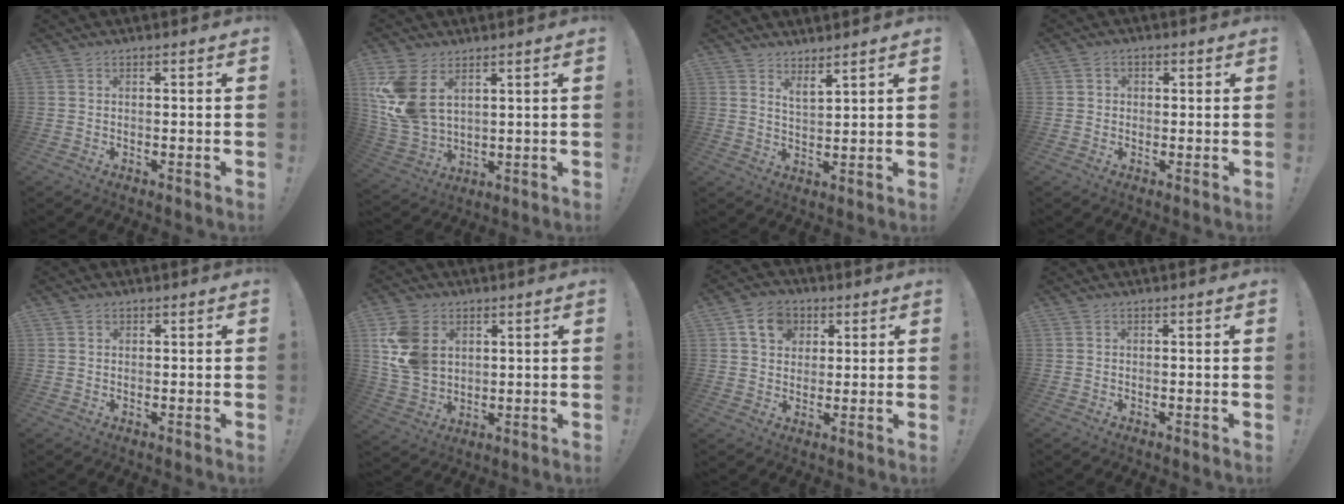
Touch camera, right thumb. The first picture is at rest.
{"total": 12.8, "force": [5.2, 8.3, 8.3], "torque": [-0.168, -0.032, 0.104]}
{"total": 4.1, "force": [3.8, 0.2, 1.5], "torque": [-0.030, -0.022, 0.066]}
{"total": 2.2, "force": [-0.2, 2.0, 0.8], "torque": [-0.001, 0.001, -0.006]}
{"total": 0.8, "force": [0.5, 0.7, 0.1], "torque": [0.005, -0.002, 0.008]}
{"total": 13.7, "force": [4.3, 10.4, 7.8], "torque": [-0.152, -0.013, 0.087]}
{"total": 9.2, "force": [3.8, 7.5, 3.8], "torque": [-0.056, -0.007, 0.073]}
{"total": 0.0}